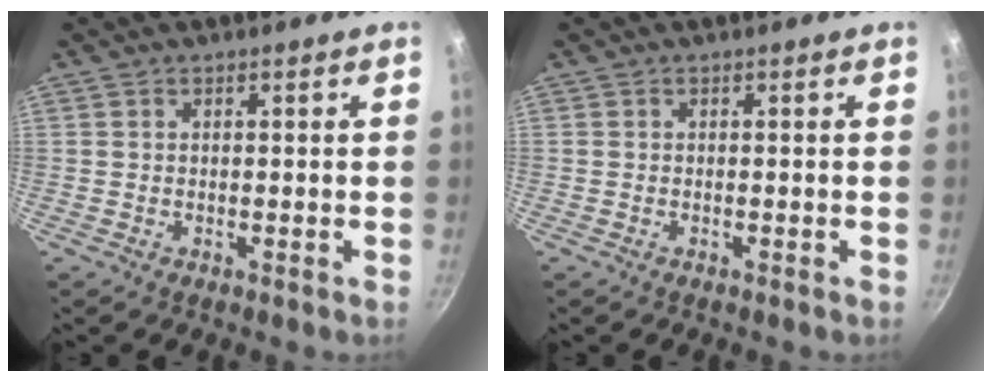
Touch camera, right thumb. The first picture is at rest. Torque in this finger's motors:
{"motor_torque": [0.30, 0.05, 0.45, -0.14, 0.05]}